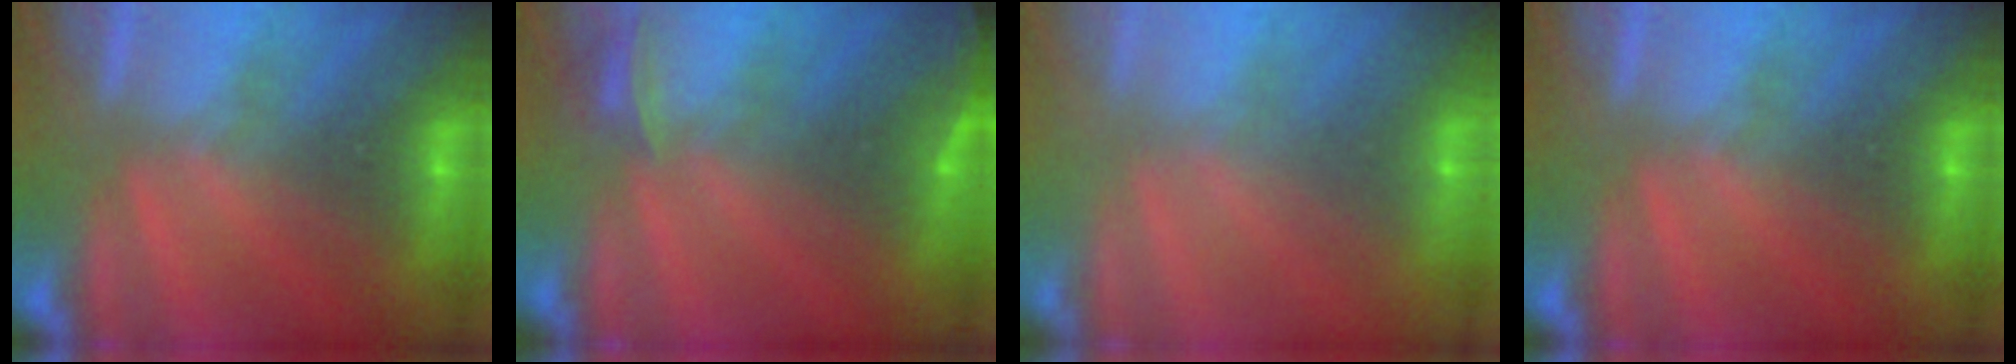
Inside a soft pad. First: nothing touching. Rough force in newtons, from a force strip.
{"total": 2.5}
{"total": 7.0}
{"total": 0.0}